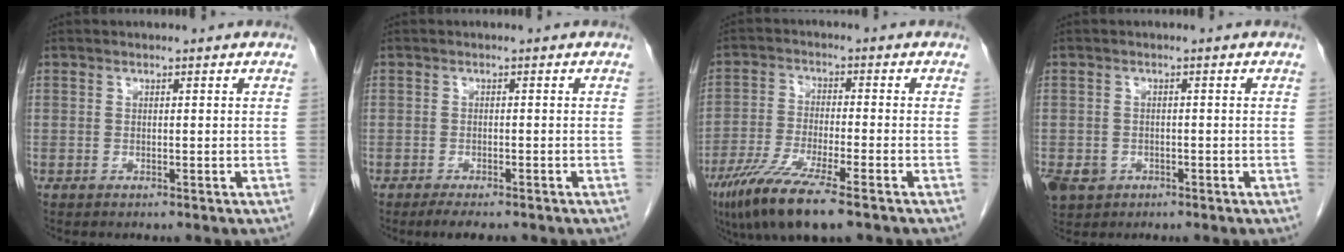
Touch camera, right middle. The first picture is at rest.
{"total": 3.7, "force": [-3.0, 1.0, 2.0], "torque": [-0.029, -0.007, -0.042]}
{"total": 10.9, "force": [-7.2, 1.1, 8.1], "torque": [-0.154, -0.030, -0.124]}
{"total": 5.8, "force": [-2.9, 4.6, 1.9], "torque": [-0.047, -0.002, -0.041]}